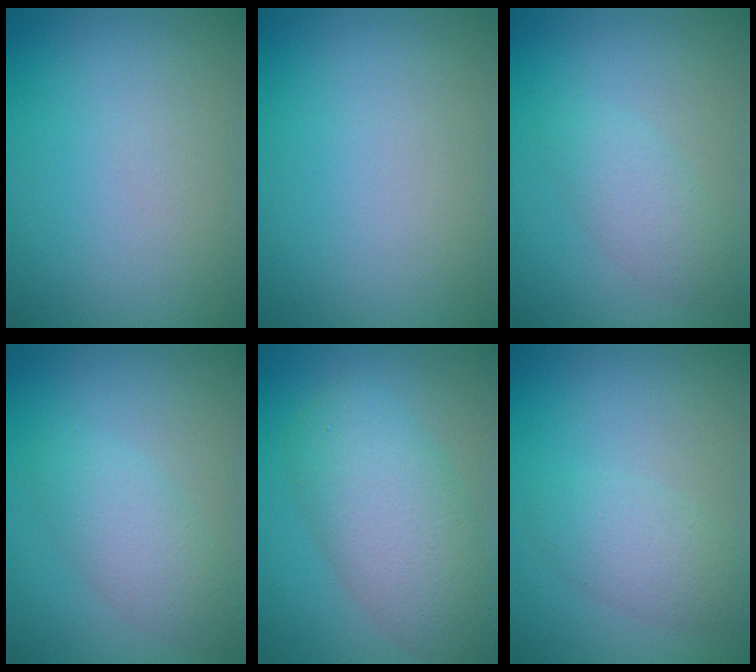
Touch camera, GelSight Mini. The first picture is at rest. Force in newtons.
{"total": 0.0}
{"total": 2.5, "press": 2.5, "slide": 0.0}
{"total": 3.4, "press": 3.4, "slide": 0.1}
{"total": 7.9, "press": 7.9, "slide": 0.2}
{"total": 2.9, "press": 2.9, "slide": 0.0}